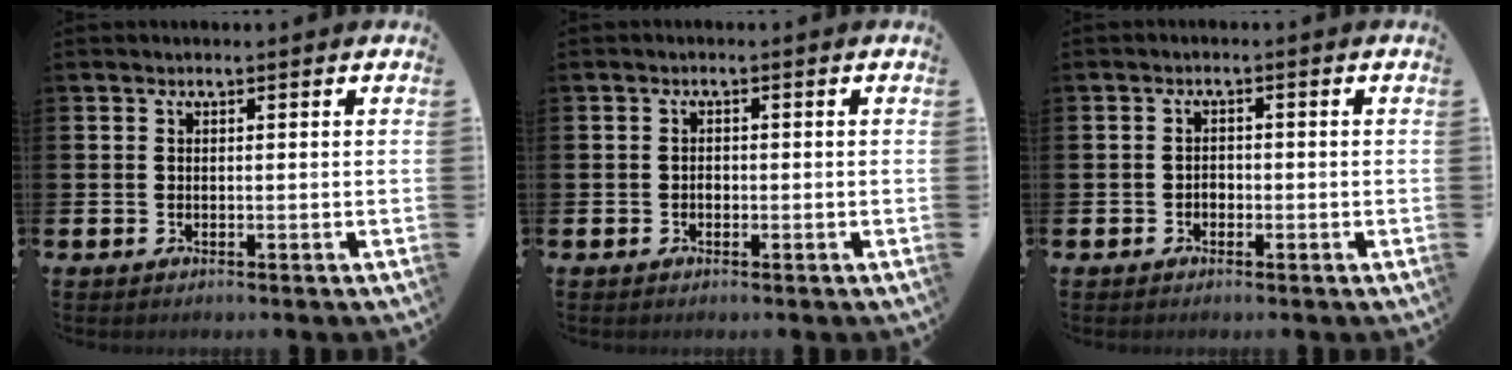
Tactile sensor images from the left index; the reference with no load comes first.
{"total": 0.9, "force": [-0.4, 0.6, 0.5], "torque": [-0.008, 0.003, -0.009]}
{"total": 1.3, "force": [-0.6, 1.0, 0.6], "torque": [-0.010, 0.004, -0.014]}